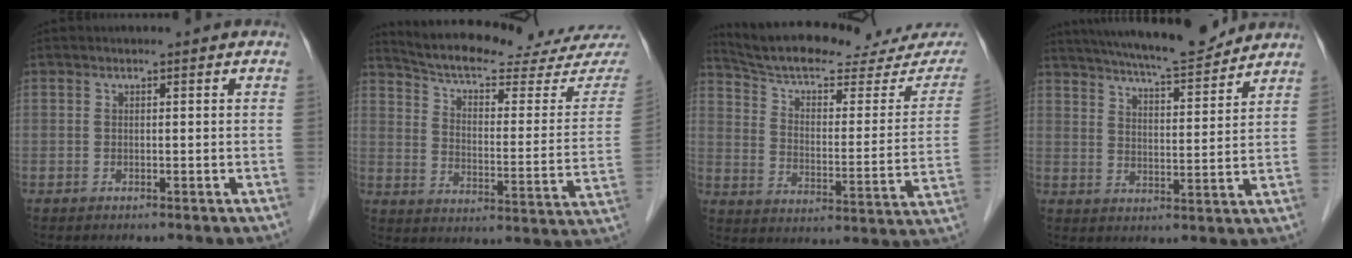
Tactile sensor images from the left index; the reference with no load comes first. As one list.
[{"total": 24.2, "force": [22.2, 3.4, 8.9], "torque": [-0.134, -0.053, 0.285]}, {"total": 25.2, "force": [22.6, 5.3, 9.8], "torque": [-0.146, -0.030, 0.297]}, {"total": 14.5, "force": [13.2, 1.3, 5.9], "torque": [-0.100, 0.003, 0.199]}]